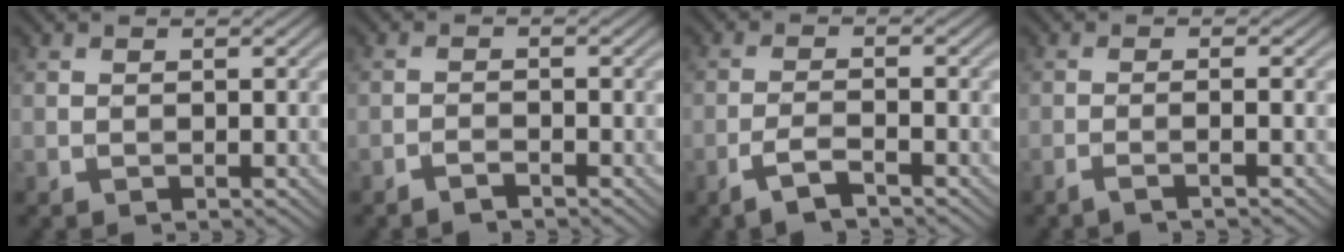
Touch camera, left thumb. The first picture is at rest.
{"total": 1.4, "force": [-1.3, 0.1, 0.7], "torque": [-0.013, 0.002, -0.028]}
{"total": 3.6, "force": [-2.4, 0.6, 2.6], "torque": [-0.050, 0.006, -0.059]}
{"total": 2.3, "force": [-1.0, 0.2, 2.0], "torque": [-0.024, 0.007, -0.035]}